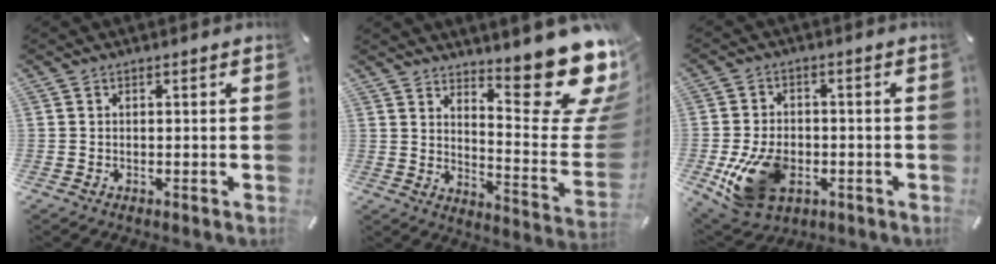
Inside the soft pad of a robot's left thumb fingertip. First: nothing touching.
{"total": 20.5, "force": [14.4, 6.4, 13.2], "torque": [-0.145, -0.130, 0.235]}
{"total": 14.1, "force": [-3.8, 10.1, 9.0], "torque": [-0.181, 0.010, -0.063]}